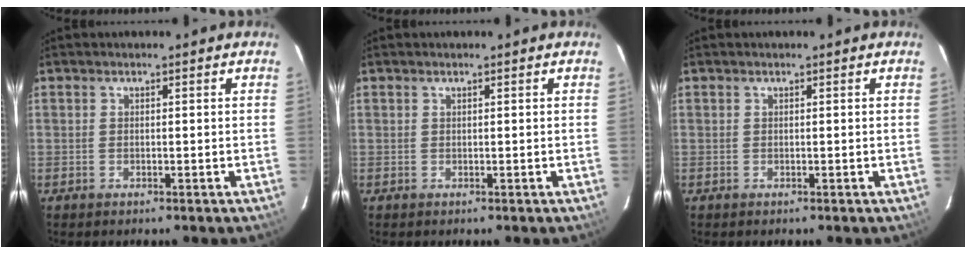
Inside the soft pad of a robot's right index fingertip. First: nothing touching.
{"total": 0.0}
{"total": 0.0}